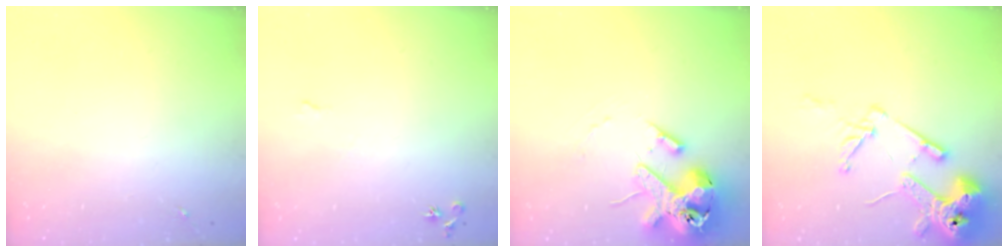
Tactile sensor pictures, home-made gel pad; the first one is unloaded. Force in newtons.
{"total": 6.7, "press": 6.6, "slide": 1.0}
{"total": 15.6, "press": 15.4, "slide": 2.4}
{"total": 17.2, "press": 17.1, "slide": 2.1}